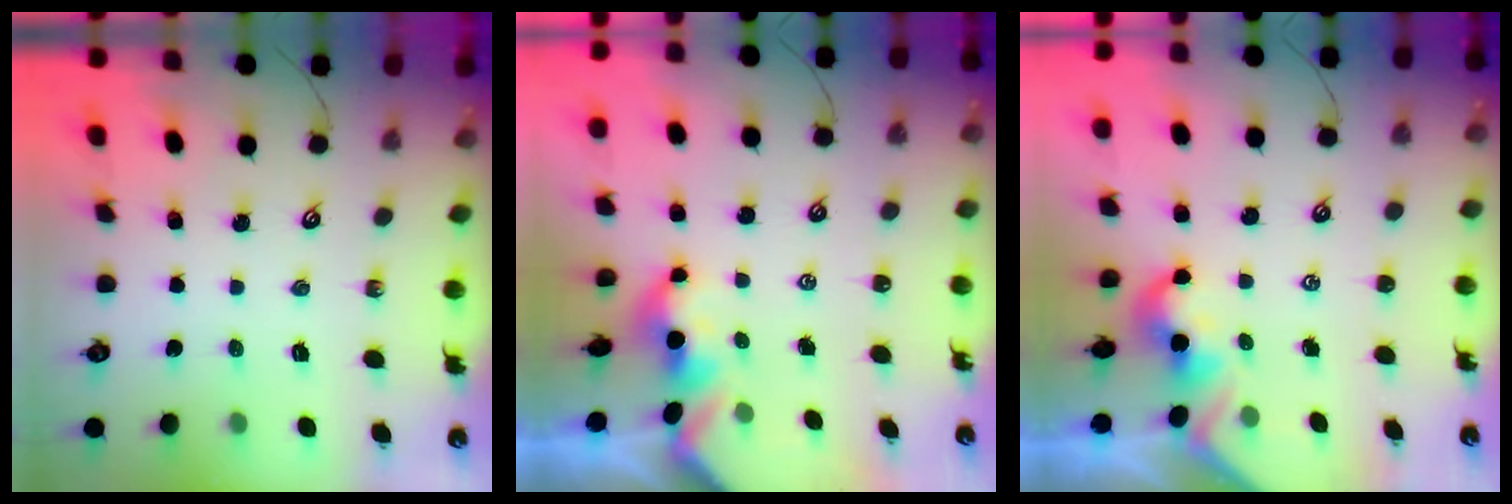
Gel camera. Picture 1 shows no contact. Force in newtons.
{"total": 1.7, "press": 1.7, "slide": 0.2}
{"total": 2.1, "press": 2.0, "slide": 0.5}